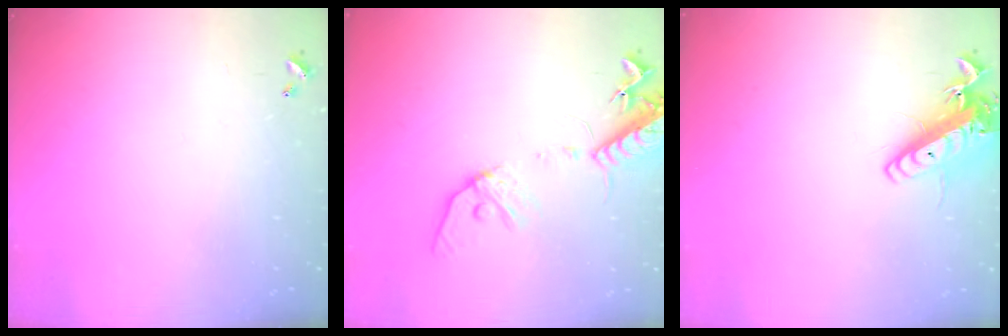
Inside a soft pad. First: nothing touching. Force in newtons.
{"total": 16.6, "press": 16.2, "slide": 3.5}
{"total": 15.0, "press": 14.7, "slide": 2.8}